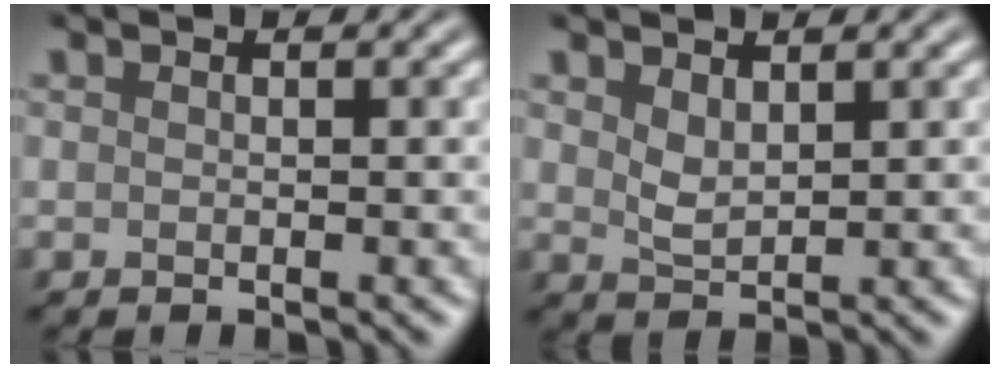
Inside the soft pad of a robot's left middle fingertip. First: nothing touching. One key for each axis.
{"total": 1.8, "fx": 1.0, "fy": 0.9, "fz": 1.2, "tx": -0.029, "ty": -0.003, "tz": 0.026}